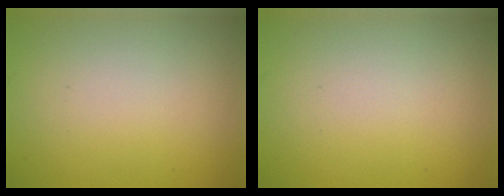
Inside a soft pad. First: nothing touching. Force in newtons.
{"total": 0.0}